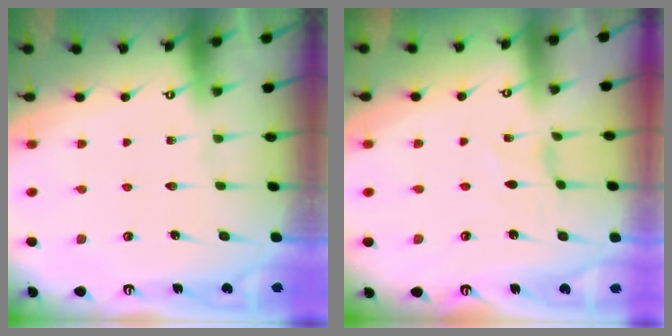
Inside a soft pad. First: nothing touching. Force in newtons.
{"total": 0.6, "press": 0.5, "slide": 0.2}